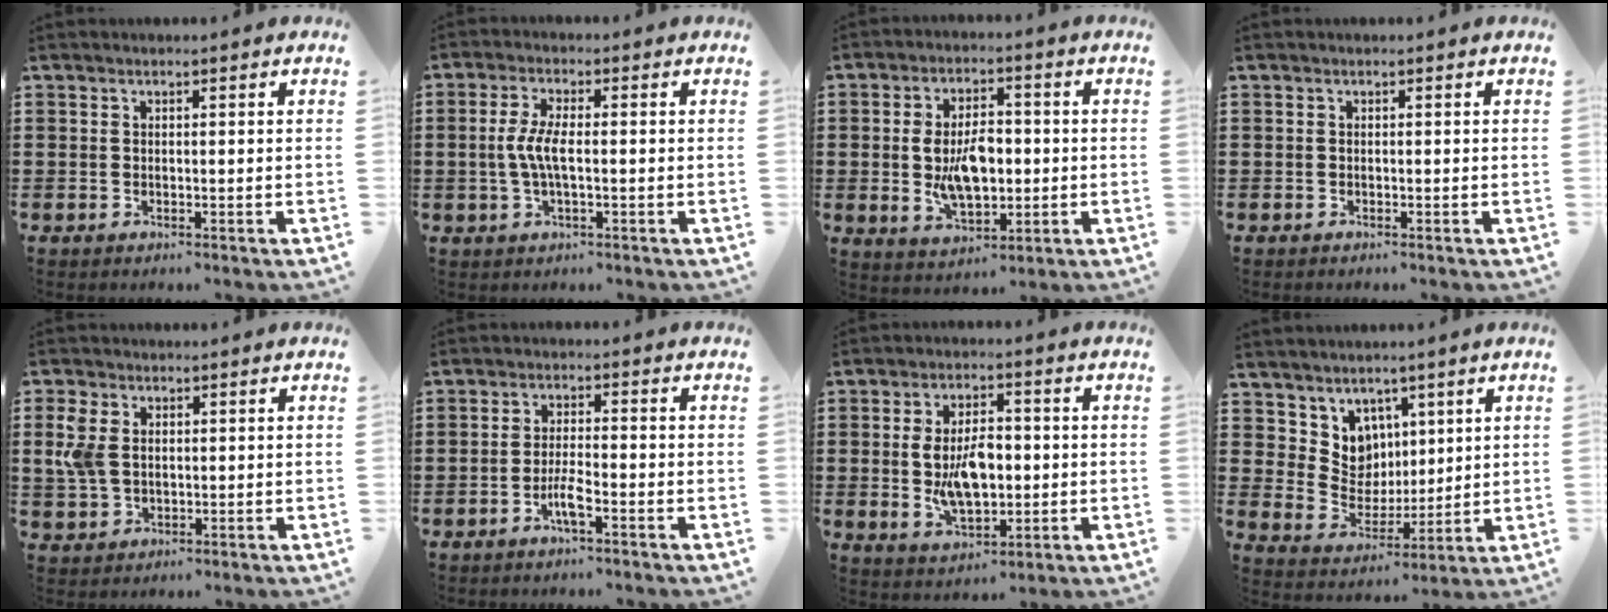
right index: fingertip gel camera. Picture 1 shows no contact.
{"total": 4.5, "force": [-0.5, 1.3, 4.3], "torque": [-0.105, -0.005, -0.019]}
{"total": 8.3, "force": [-0.4, 4.7, 6.9], "torque": [-0.132, 0.001, -0.014]}
{"total": 0.0}
{"total": 4.9, "force": [1.2, 3.3, 3.5], "torque": [-0.098, 0.003, 0.015]}
{"total": 3.7, "force": [-1.9, 0.4, 3.2], "torque": [-0.069, -0.006, -0.037]}
{"total": 8.3, "force": [-0.3, 4.5, 7.0], "torque": [-0.134, -0.001, -0.012]}
{"total": 6.8, "force": [3.9, 5.5, 0.4], "torque": [-0.038, -0.022, 0.077]}